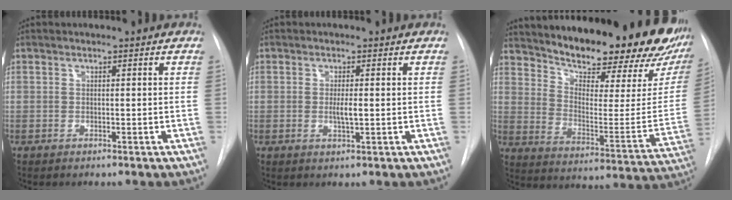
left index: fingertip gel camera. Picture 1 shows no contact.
{"total": 2.2, "force": [-0.4, 0.3, 2.1], "torque": [-0.040, -0.006, -0.009]}
{"total": 27.3, "force": [22.6, 6.0, 14.0], "torque": [-0.225, -0.074, 0.292]}